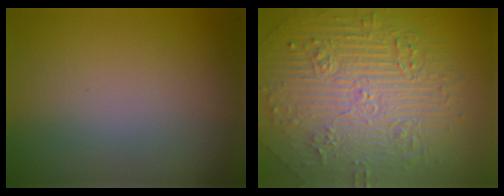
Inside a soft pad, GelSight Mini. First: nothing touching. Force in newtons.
{"total": 10.9, "press": 7.2, "slide": 8.3}